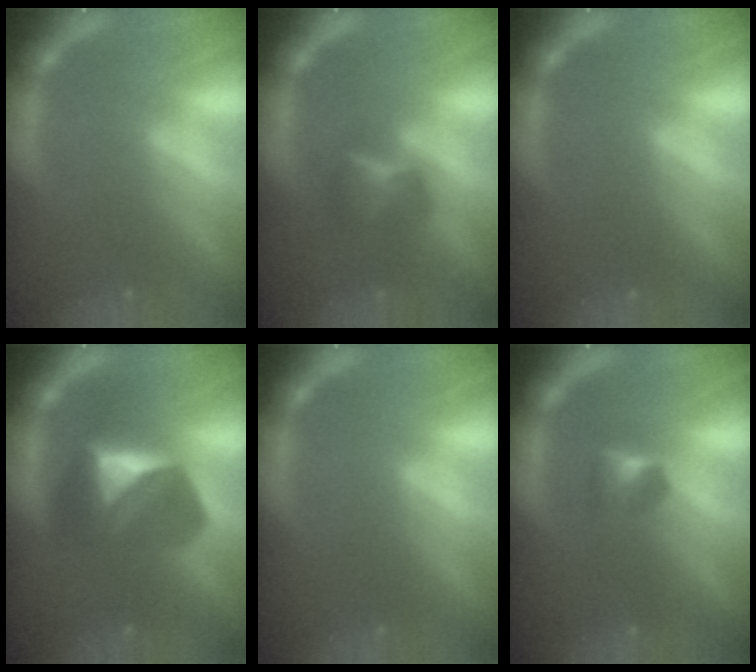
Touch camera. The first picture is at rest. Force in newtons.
{"total": 2.9}
{"total": 0.0}
{"total": 5.9}
{"total": 0.0}
{"total": 1.9}